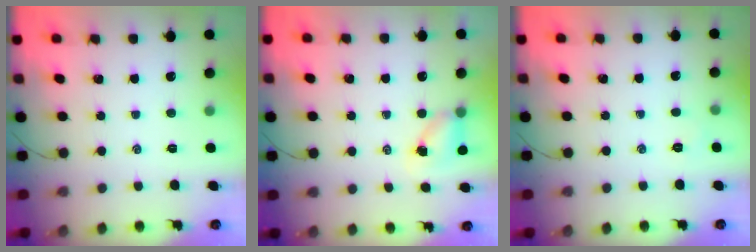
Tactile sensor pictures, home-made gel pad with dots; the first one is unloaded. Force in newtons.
{"total": 4.7, "press": 4.7, "slide": 0.4}
{"total": 3.4, "press": 3.3, "slide": 1.1}